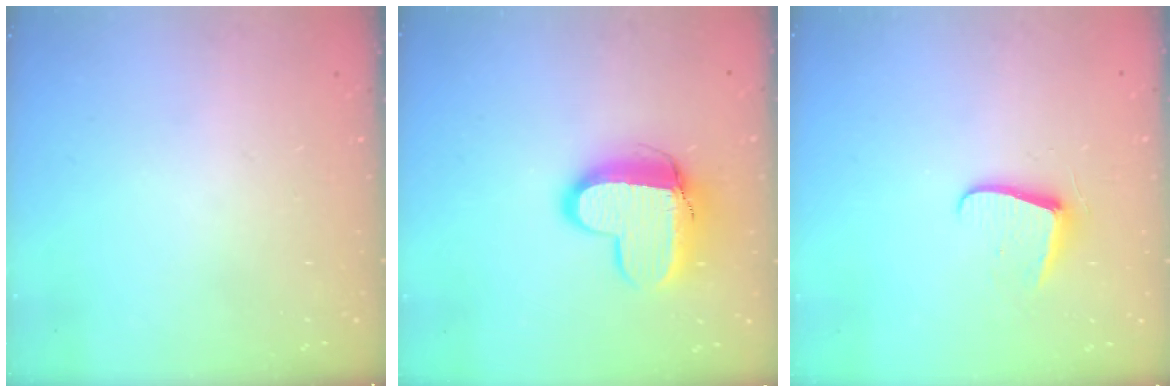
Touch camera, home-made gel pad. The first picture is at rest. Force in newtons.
{"total": 12.5, "press": 12.5, "slide": 1.0}
{"total": 7.2, "press": 7.2, "slide": 0.5}